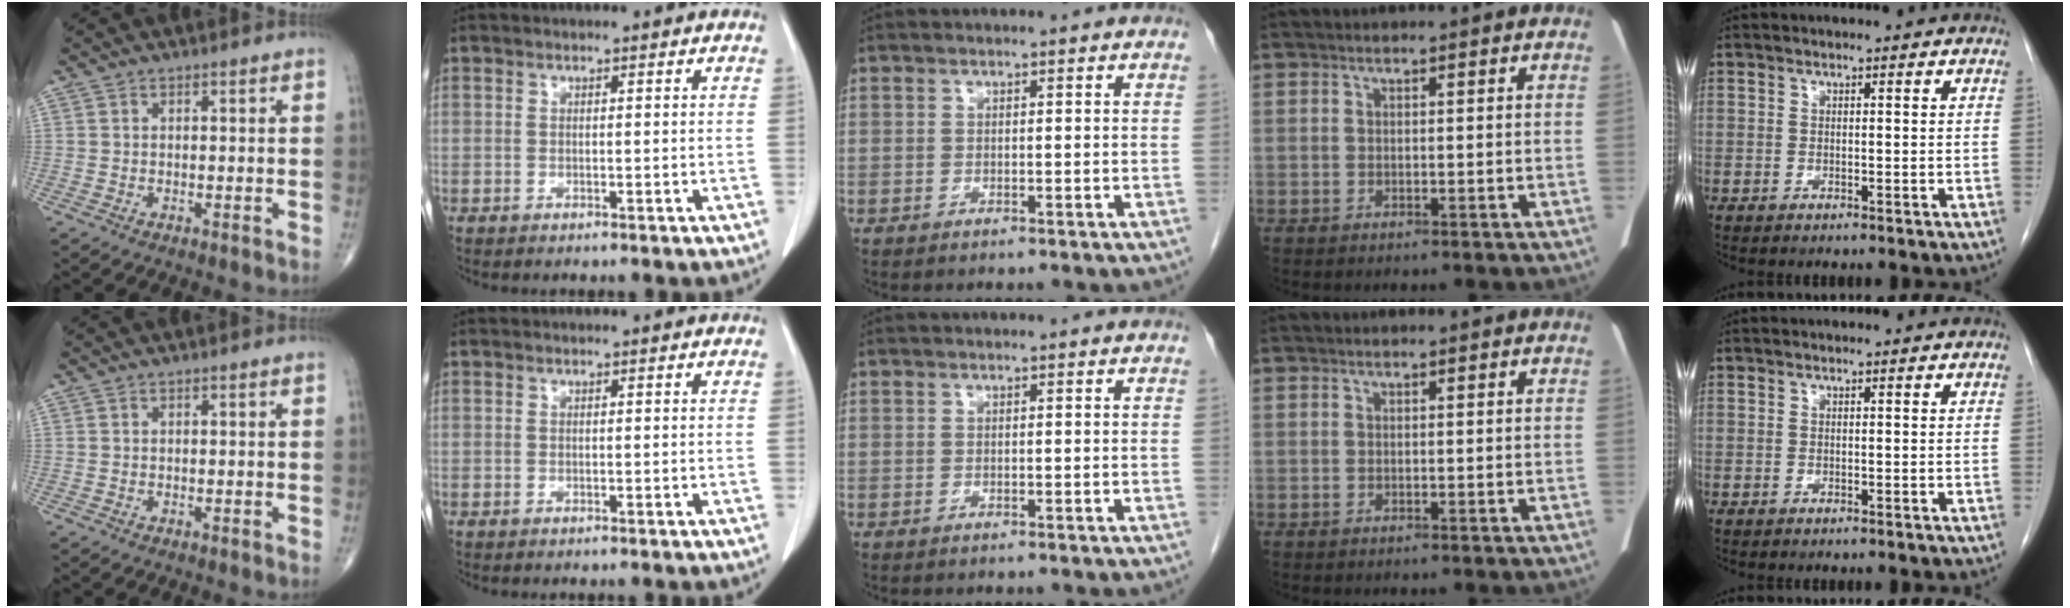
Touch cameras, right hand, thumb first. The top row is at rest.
{}